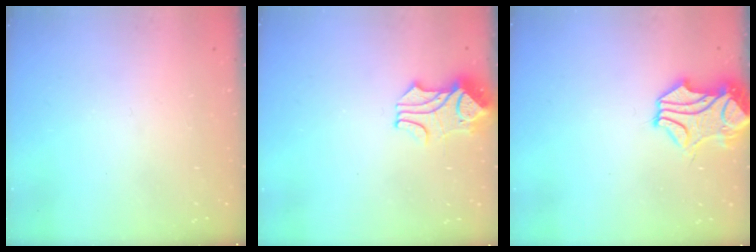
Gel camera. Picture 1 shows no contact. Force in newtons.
{"total": 1.8, "press": 1.4, "slide": 1.0}
{"total": 2.4, "press": 2.0, "slide": 1.3}